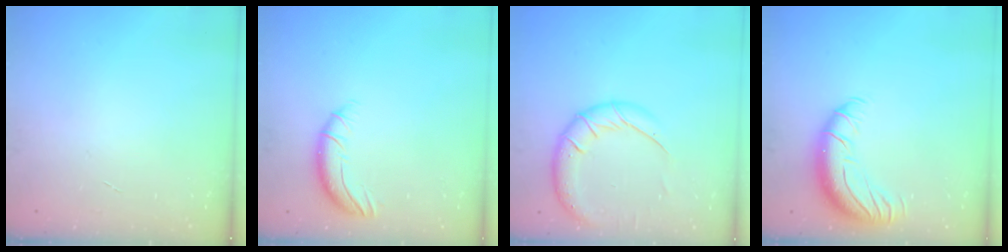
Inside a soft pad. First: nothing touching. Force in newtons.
{"total": 6.9, "press": 6.8, "slide": 1.4}
{"total": 15.9, "press": 15.5, "slide": 3.4}
{"total": 12.6, "press": 12.3, "slide": 2.8}